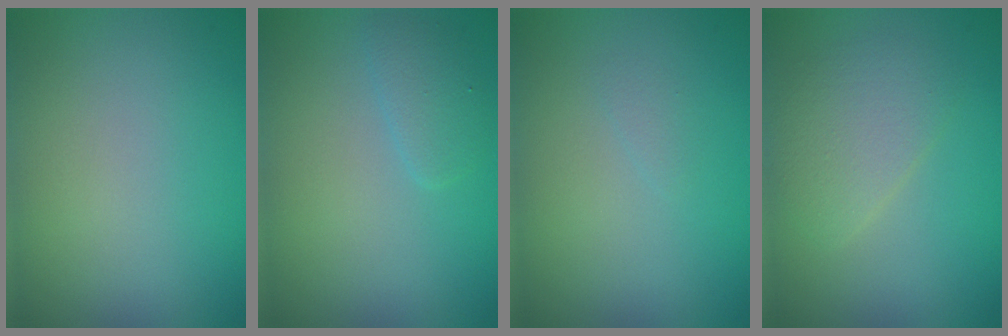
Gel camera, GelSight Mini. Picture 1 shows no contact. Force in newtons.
{"total": 1.4, "press": 1.4, "slide": 0.1}
{"total": 0.5, "press": 0.5, "slide": 0.0}
{"total": 2.8, "press": 2.8, "slide": 0.0}